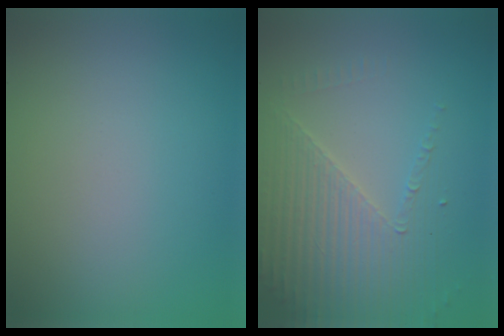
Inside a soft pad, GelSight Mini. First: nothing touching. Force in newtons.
{"total": 3.9, "press": 3.6, "slide": 1.6}